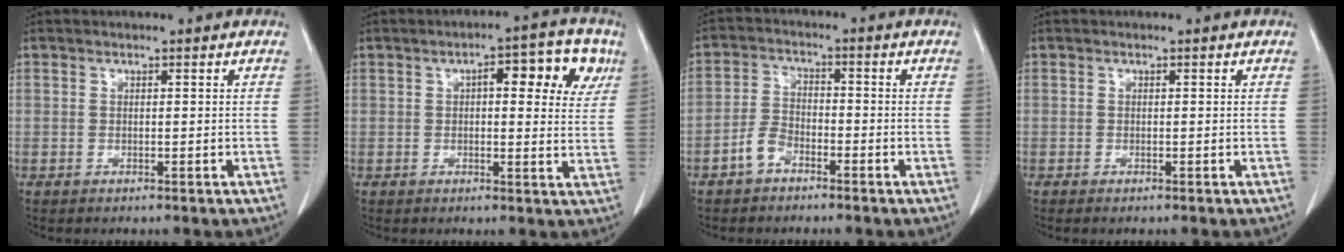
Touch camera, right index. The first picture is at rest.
{"total": 10.5, "force": [3.8, 3.8, 9.0], "torque": [-0.115, 0.025, 0.047]}
{"total": 4.7, "force": [-2.8, 2.8, 2.5], "torque": [-0.058, 0.014, -0.055]}
{"total": 0.9, "force": [-0.3, 0.5, 0.7], "torque": [-0.020, -0.002, -0.003]}